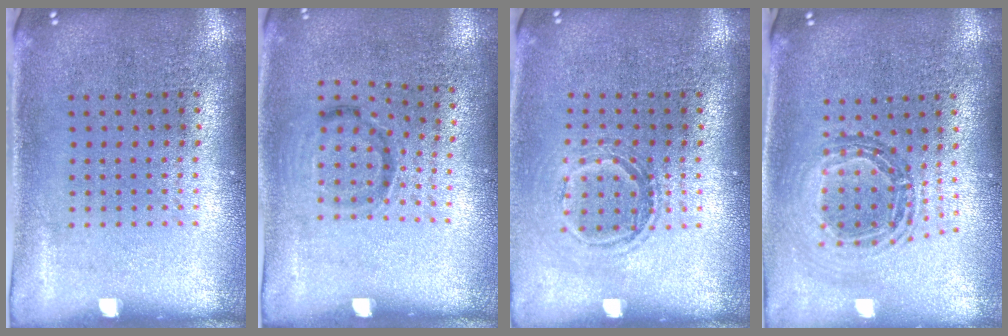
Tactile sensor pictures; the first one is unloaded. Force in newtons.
{"total": 1.0, "press": 0.6, "slide": 0.8}
{"total": 1.3, "press": 1.1, "slide": 0.7}
{"total": 0.9, "press": 0.9, "slide": 0.1}